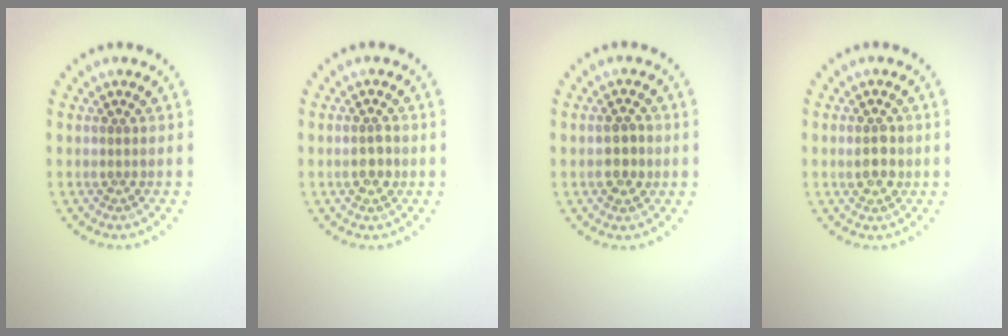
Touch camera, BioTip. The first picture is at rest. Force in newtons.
{"total": 1.7, "press": 1.7, "slide": 0.1}
{"total": 2.2, "press": 2.2, "slide": 0.1}
{"total": 2.0, "press": 1.9, "slide": 0.3}